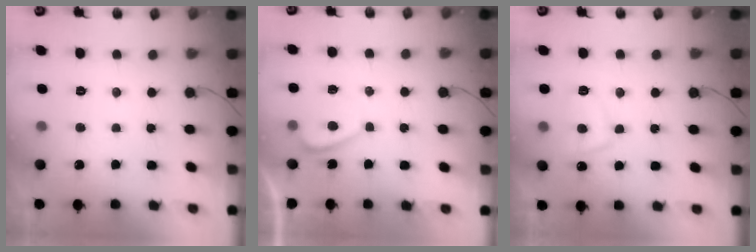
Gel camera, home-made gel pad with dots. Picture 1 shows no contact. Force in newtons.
{"total": 2.1, "press": 2.0, "slide": 0.7}
{"total": 6.7, "press": 6.6, "slide": 1.1}